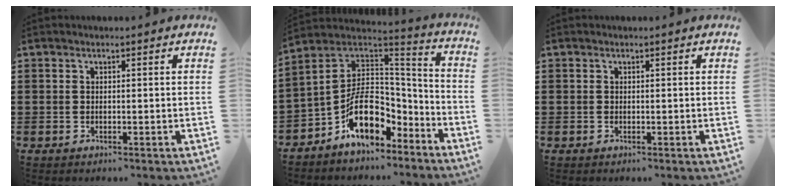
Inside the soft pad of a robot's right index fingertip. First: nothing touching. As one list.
[{"total": 11.0, "force": [-5.1, 6.3, 7.4], "torque": [-0.141, -0.003, -0.099]}, {"total": 0.0}]